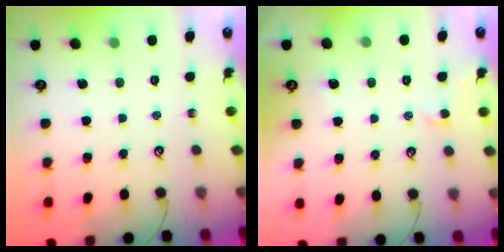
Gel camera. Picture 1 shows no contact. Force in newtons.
{"total": 0.5, "press": 0.2, "slide": 0.5}